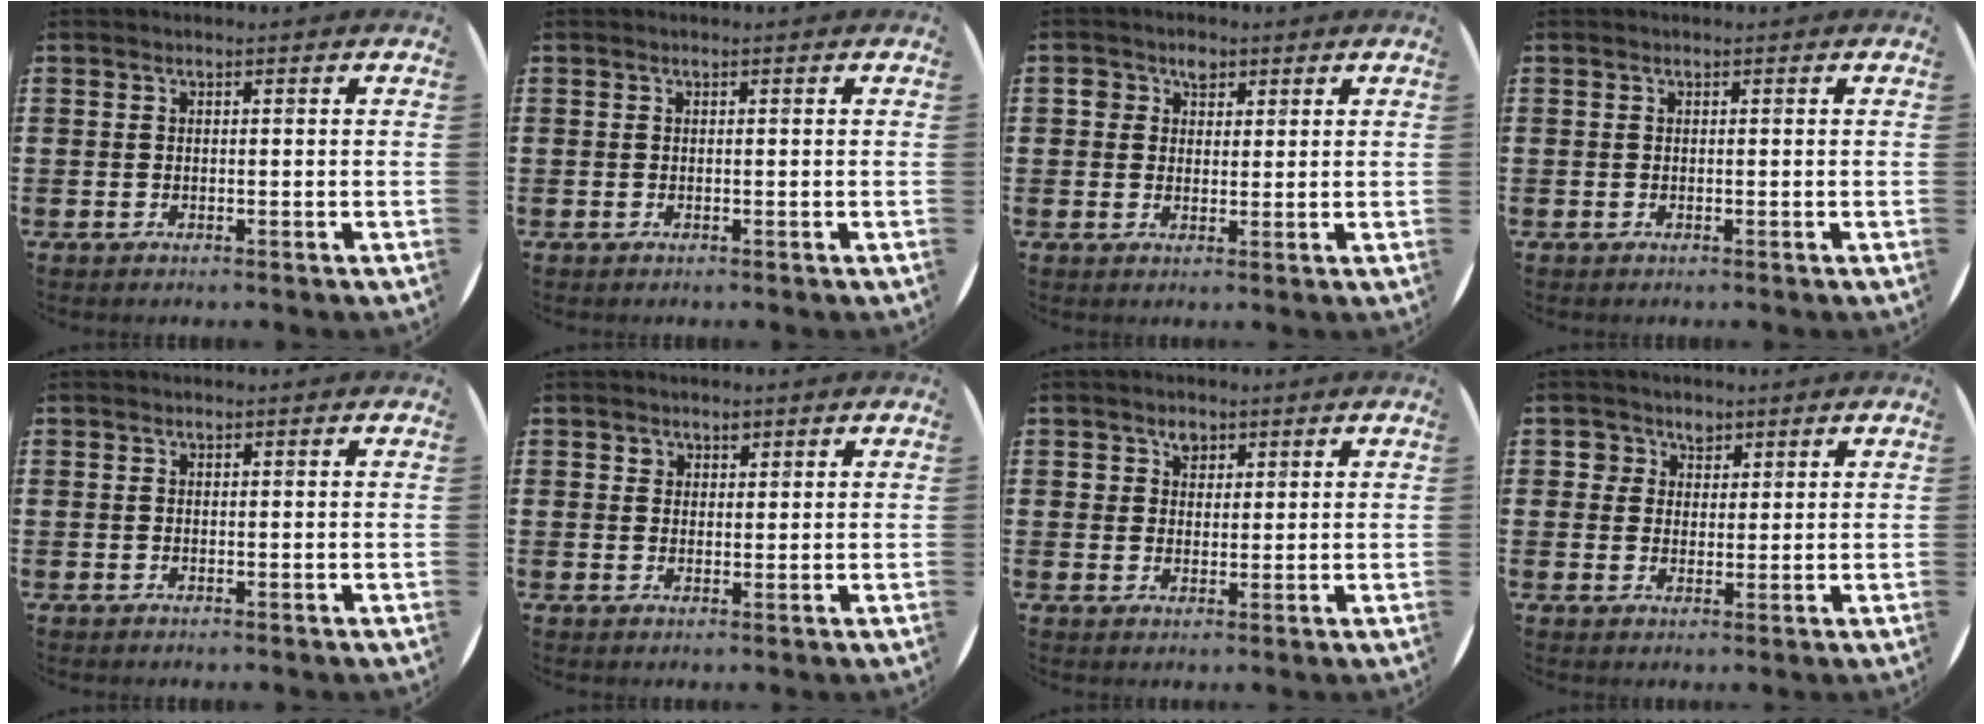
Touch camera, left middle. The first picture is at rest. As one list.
[{"total": 0.0}, {"total": 2.9, "force": [1.7, 2.2, 0.7], "torque": [0.005, -0.001, 0.026]}, {"total": 0.0}, {"total": 0.0}, {"total": 1.6, "force": [1.2, 1.1, 0.2], "torque": [0.011, -0.004, 0.021]}, {"total": 2.5, "force": [1.6, 1.9, 0.5], "torque": [0.002, 0.000, 0.027]}, {"total": 2.9, "force": [1.7, 2.4, 0.1], "torque": [0.004, 0.004, 0.028]}]